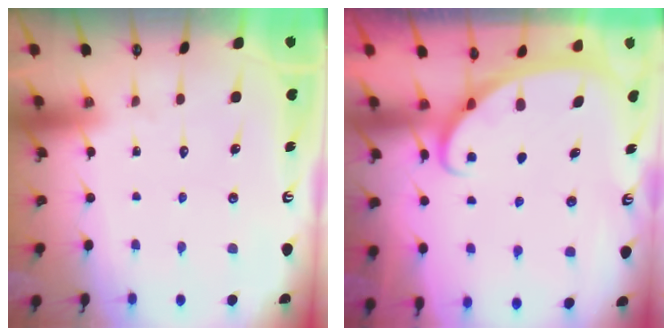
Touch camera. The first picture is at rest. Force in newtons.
{"total": 2.2, "press": 2.2, "slide": 0.3}